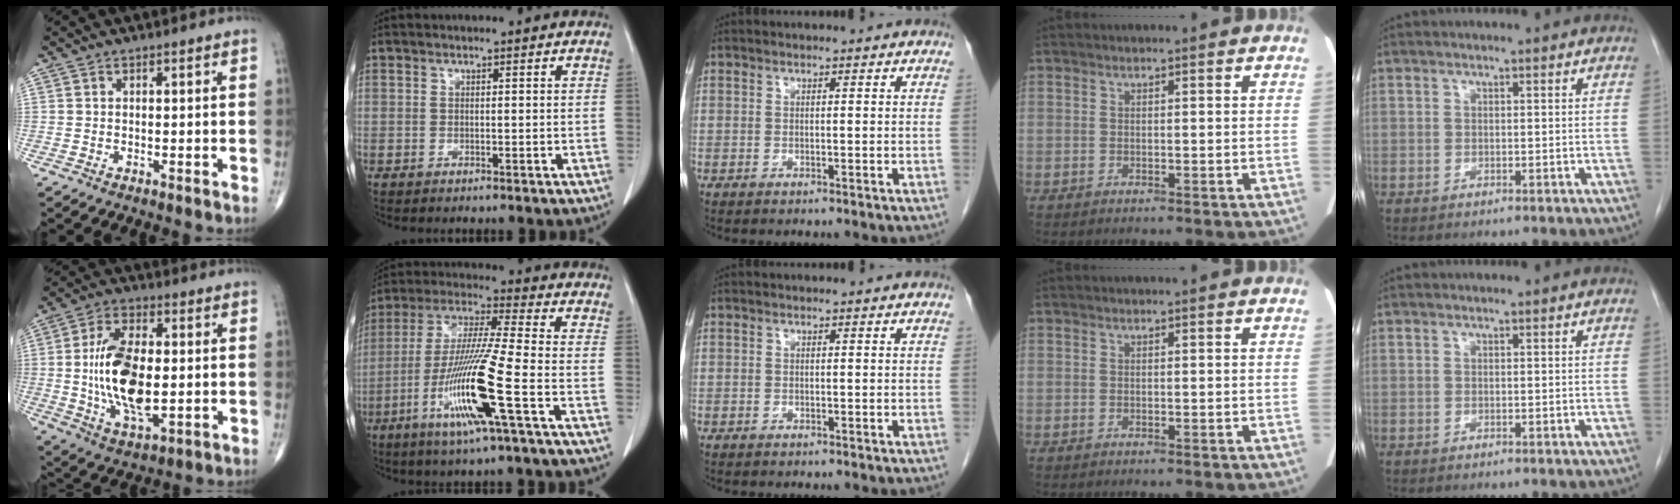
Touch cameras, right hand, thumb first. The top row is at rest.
{"thumb": {"total": 16.2, "force": [-0.3, 7.8, 14.2], "torque": [-0.263, -0.007, -0.002]}, "index": {"total": 15.0, "force": [-5.6, -0.9, 13.9], "torque": [-0.285, -0.021, -0.111]}}